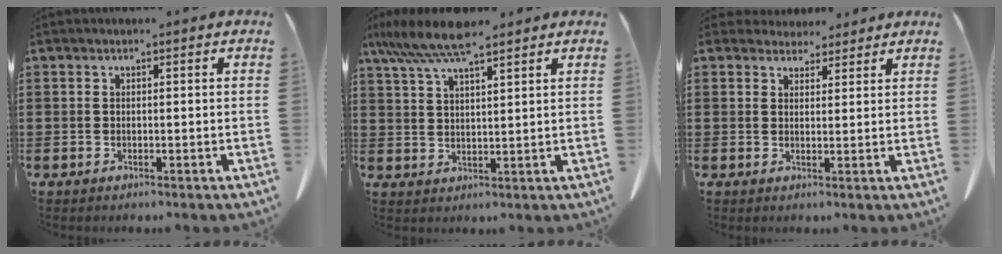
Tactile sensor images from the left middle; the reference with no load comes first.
{"total": 7.8, "force": [5.9, 1.2, 5.0], "torque": [-0.113, -0.016, 0.106]}
{"total": 3.6, "force": [3.3, 1.4, 0.5], "torque": [-0.012, -0.006, 0.062]}